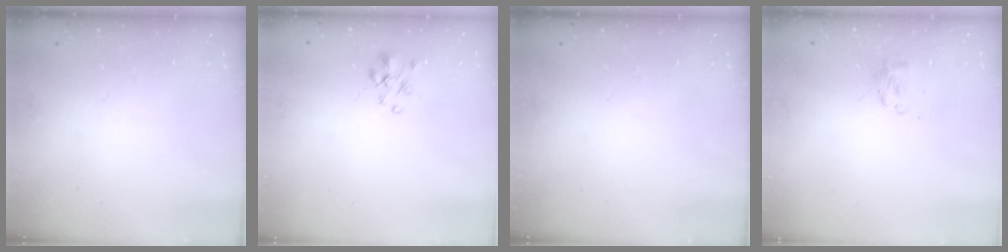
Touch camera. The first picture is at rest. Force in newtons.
{"total": 2.5, "press": 2.4, "slide": 0.5}
{"total": 0.0}
{"total": 2.8, "press": 2.7, "slide": 0.8}